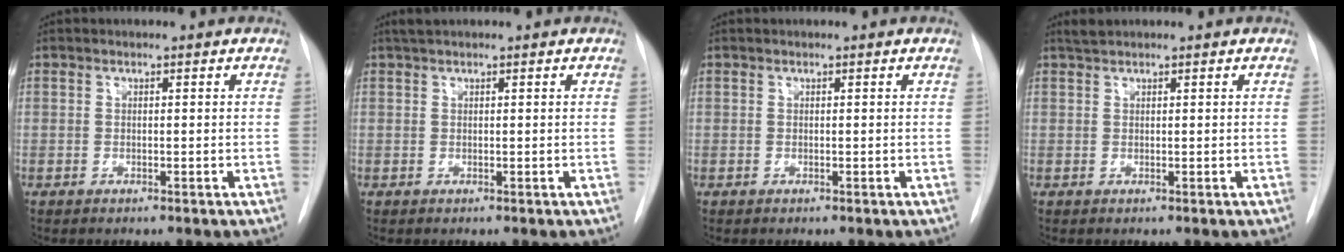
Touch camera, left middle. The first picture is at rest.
{"total": 1.4, "force": [1.1, 0.1, 0.8], "torque": [-0.018, 0.014, 0.022]}
{"total": 0.0}
{"total": 1.1, "force": [1.0, 0.1, 0.3], "torque": [-0.010, 0.006, 0.024]}